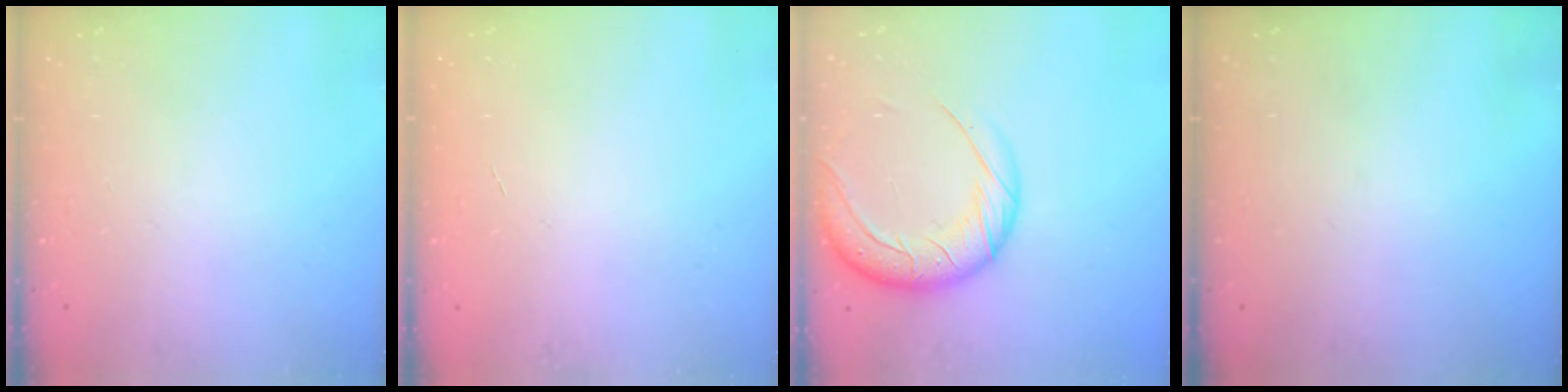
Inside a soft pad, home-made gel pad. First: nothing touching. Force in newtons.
{"total": 0.0}
{"total": 18.1, "press": 17.4, "slide": 4.9}
{"total": 0.0}